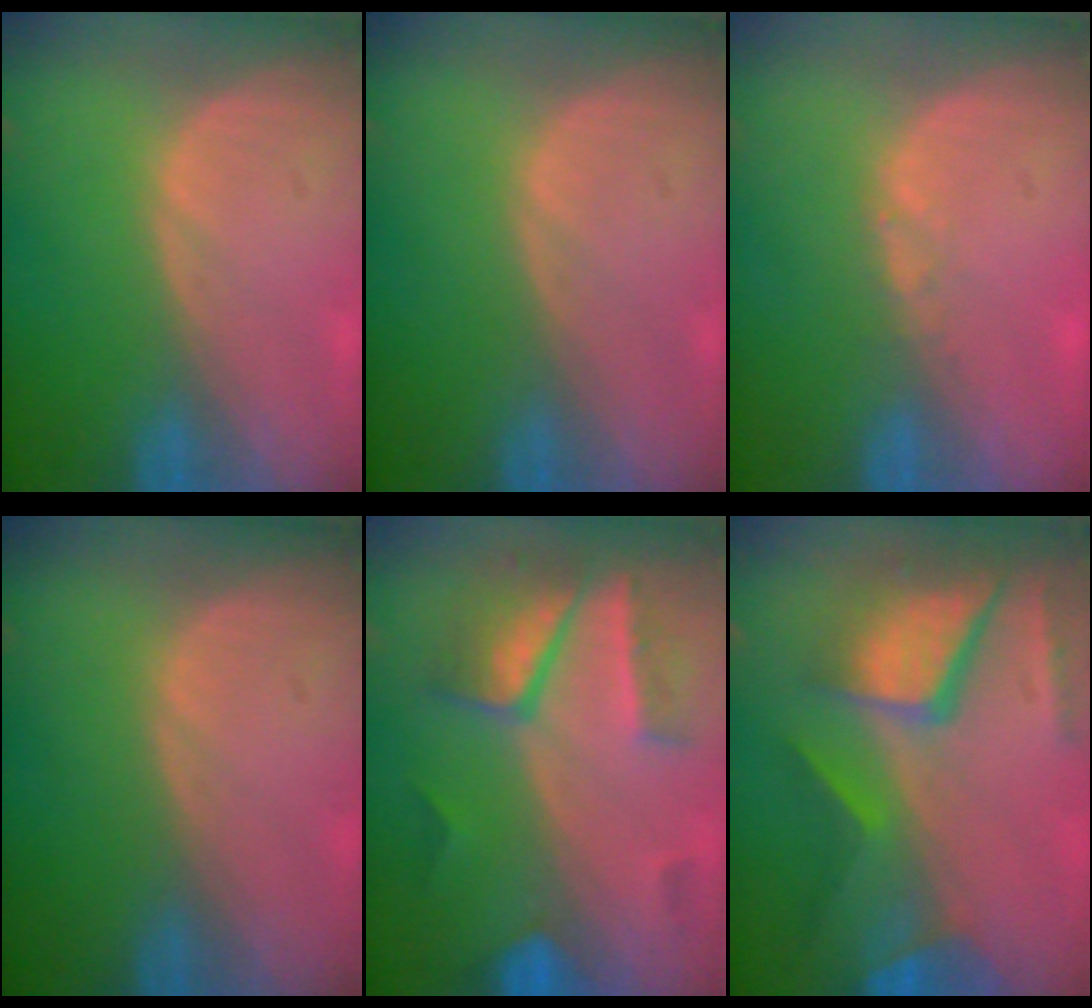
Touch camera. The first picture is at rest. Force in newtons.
{"total": 0.0}
{"total": 0.9, "press": 0.8, "slide": 0.5}
{"total": 0.0}
{"total": 7.9, "press": 7.6, "slide": 2.0}
{"total": 12.0, "press": 9.8, "slide": 6.9}